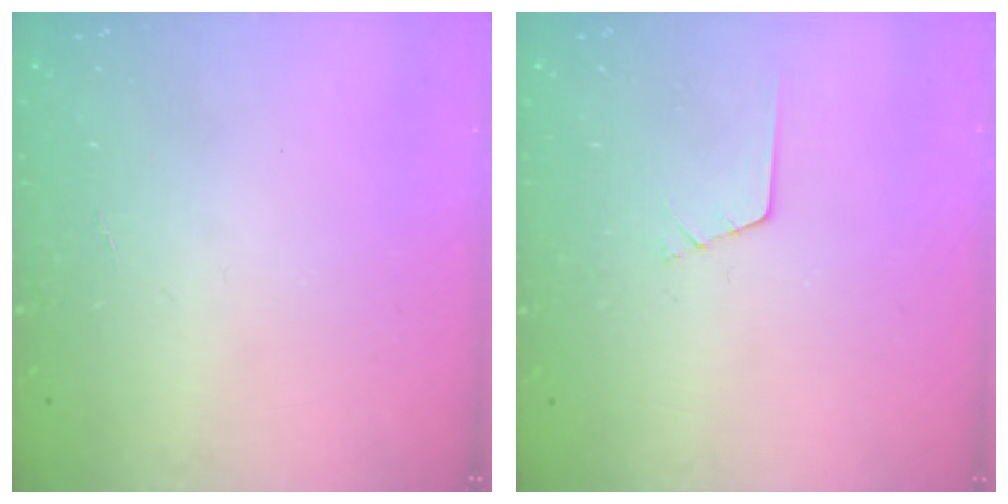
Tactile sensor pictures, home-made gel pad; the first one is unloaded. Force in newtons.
{"total": 0.6, "press": 0.6, "slide": 0.2}